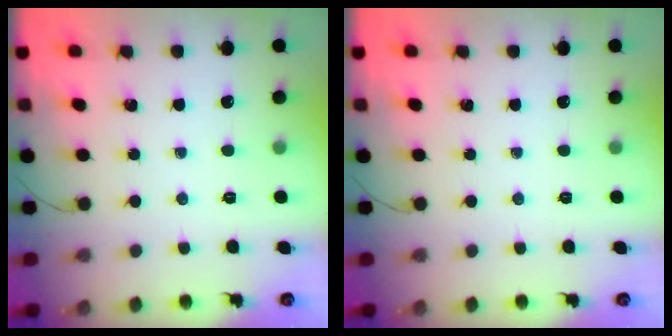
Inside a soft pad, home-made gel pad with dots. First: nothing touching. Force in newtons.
{"total": 0.0}